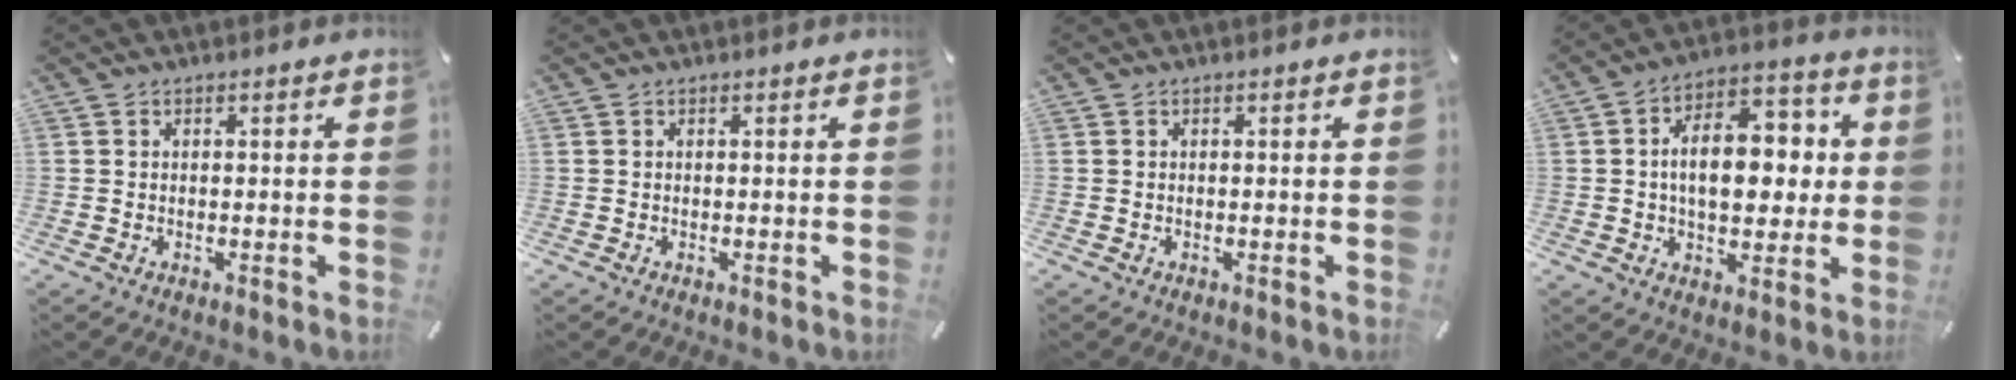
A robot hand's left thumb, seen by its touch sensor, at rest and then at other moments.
{"total": 0.0}
{"total": 0.0}
{"total": 14.4, "force": [0.9, 9.1, 11.1], "torque": [-0.151, 0.007, 0.015]}